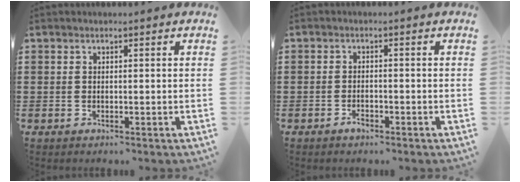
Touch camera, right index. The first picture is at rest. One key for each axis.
{"total": 1.4, "fx": -1.1, "fy": 0.5, "fz": 0.8, "tx": -0.019, "ty": -0.006, "tz": -0.020}